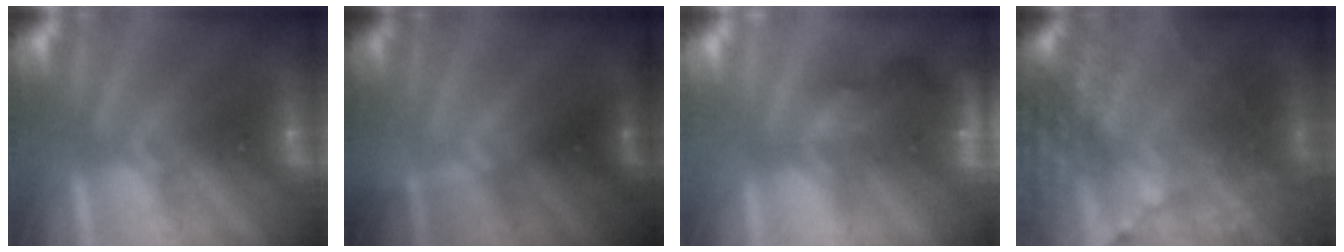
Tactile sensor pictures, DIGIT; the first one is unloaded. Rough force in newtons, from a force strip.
{"total": 1.6}
{"total": 9.9}
{"total": 7.5}